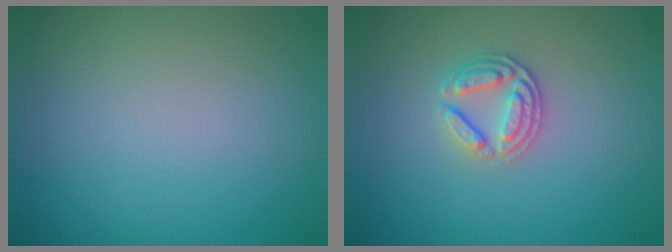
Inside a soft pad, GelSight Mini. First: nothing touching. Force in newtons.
{"total": 2.6, "press": 2.5, "slide": 0.7}